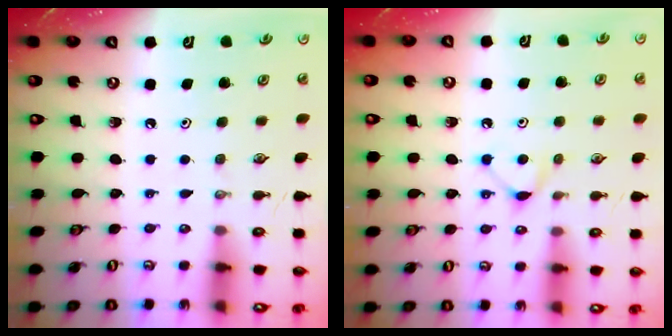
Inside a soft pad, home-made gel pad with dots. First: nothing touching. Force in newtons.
{"total": 5.5, "press": 5.5, "slide": 0.8}